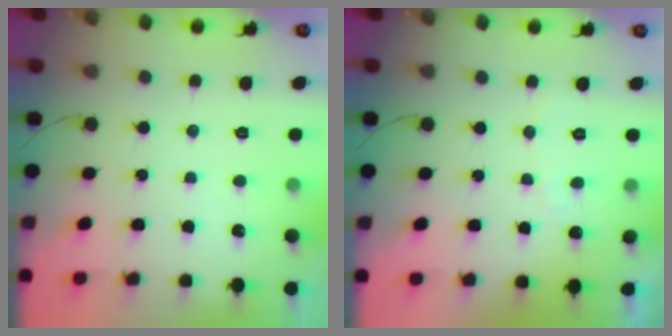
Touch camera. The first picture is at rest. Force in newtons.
{"total": 3.7, "press": 3.7, "slide": 0.2}